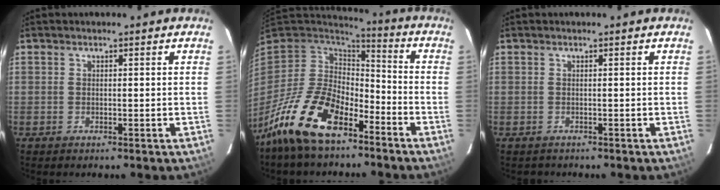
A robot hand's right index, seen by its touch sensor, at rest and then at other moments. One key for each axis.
{"total": 17.3, "fx": -11.1, "fy": 7.8, "fz": 10.9, "tx": -0.226, "ty": -0.019, "tz": -0.205}
{"total": 0.6, "fx": -0.5, "fy": 0.2, "fz": 0.0, "tx": -0.001, "ty": 0.003, "tz": -0.003}